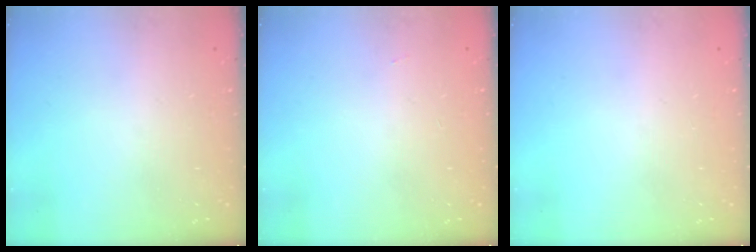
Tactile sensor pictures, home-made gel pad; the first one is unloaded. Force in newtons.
{"total": 5.9, "press": 2.2, "slide": 5.5}
{"total": 0.0}